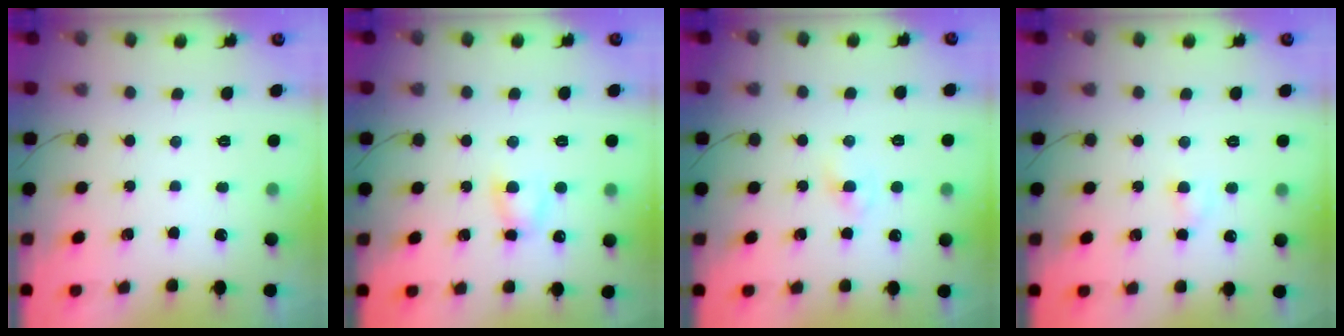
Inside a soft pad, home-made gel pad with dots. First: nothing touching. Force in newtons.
{"total": 4.6, "press": 4.4, "slide": 1.4}
{"total": 0.7, "press": 0.6, "slide": 0.5}
{"total": 2.9, "press": 2.7, "slide": 1.0}